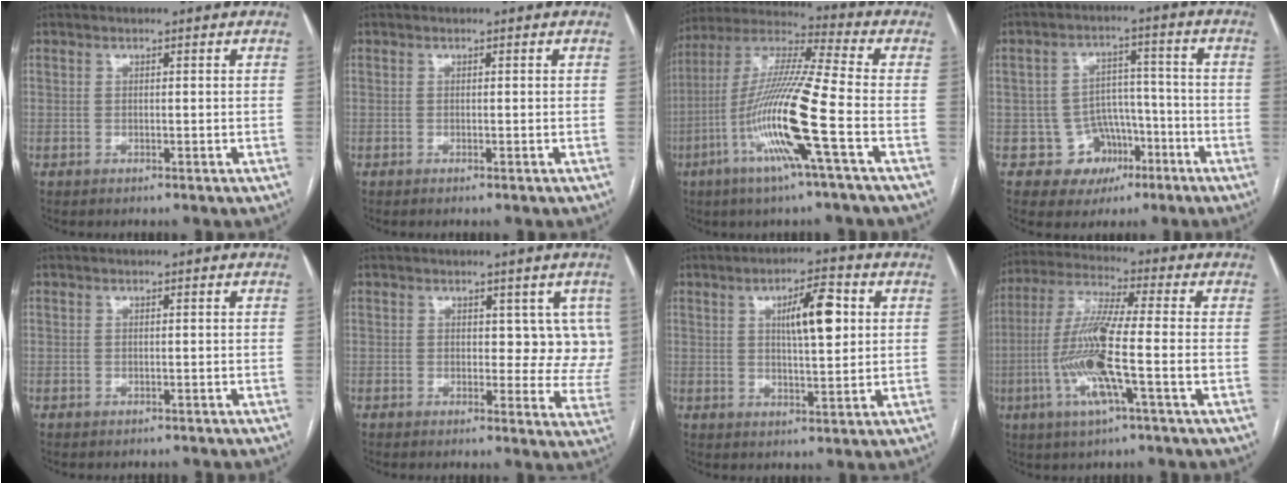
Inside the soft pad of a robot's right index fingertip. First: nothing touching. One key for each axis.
{"total": 0.0}
{"total": 16.6, "fx": -5.7, "fy": -0.7, "fz": 15.6, "tx": -0.316, "ty": -0.011, "tz": -0.117}
{"total": 7.1, "fx": -3.2, "fy": 6.2, "fz": 0.8, "tx": 0.009, "ty": 0.024, "tz": -0.037}
{"total": 1.0, "fx": -0.8, "fy": 0.6, "fz": -0.1, "tx": -0.002, "ty": 0.004, "tz": -0.011}
{"total": 5.8, "fx": 2.3, "fy": 3.8, "fz": 3.7, "tx": -0.015, "ty": -0.003, "tz": 0.021}
{"total": 7.8, "fx": 2.1, "fy": 1.8, "fz": 7.3, "tx": -0.118, "ty": 0.011, "tz": 0.037}
{"total": 13.2, "fx": -3.2, "fy": 0.3, "fz": 12.8, "tx": -0.263, "ty": -0.006, "tz": -0.069}